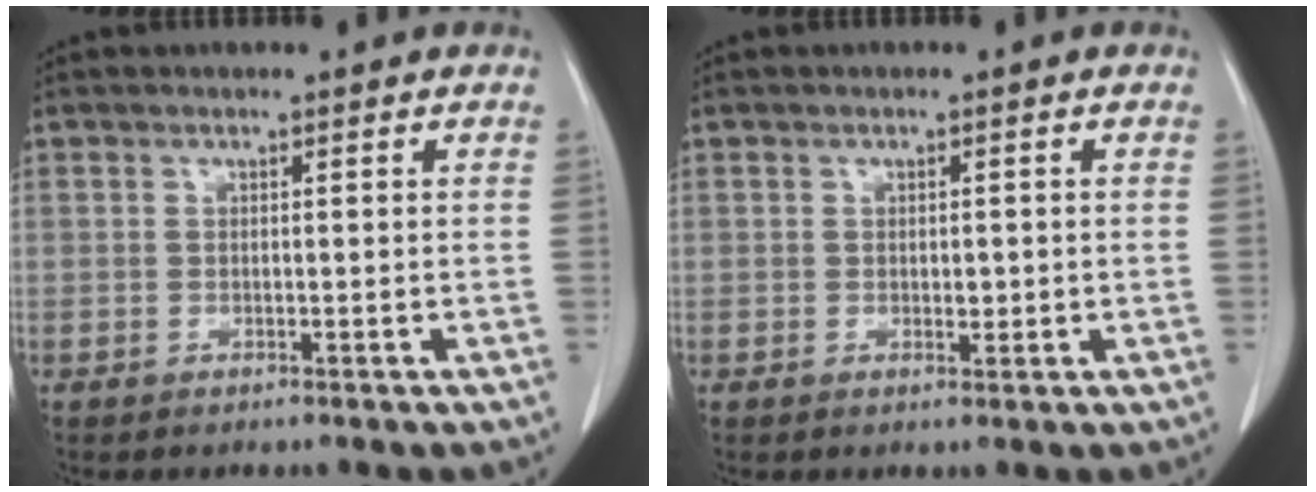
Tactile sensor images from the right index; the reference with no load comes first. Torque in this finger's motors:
{"motor_torque": [-0.03, 0.03, 0.03, 0.02]}